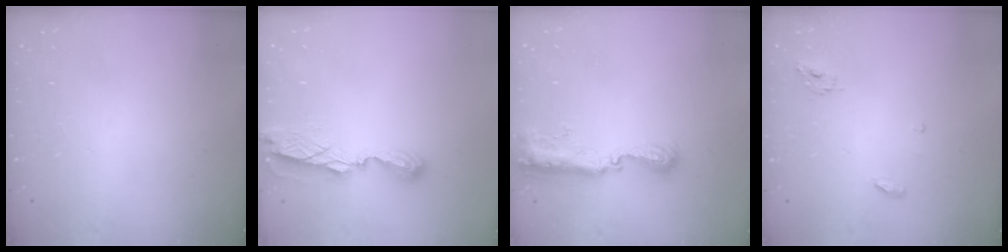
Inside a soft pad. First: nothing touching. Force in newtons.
{"total": 7.7, "press": 7.7, "slide": 0.7}
{"total": 9.4, "press": 9.4, "slide": 0.8}
{"total": 3.5, "press": 3.5, "slide": 0.3}